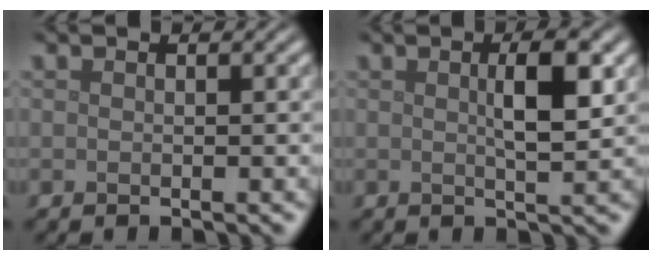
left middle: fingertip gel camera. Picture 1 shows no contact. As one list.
[{"total": 3.6, "force": [0.8, 0.7, 3.4], "torque": [-0.055, 0.003, 0.013]}]